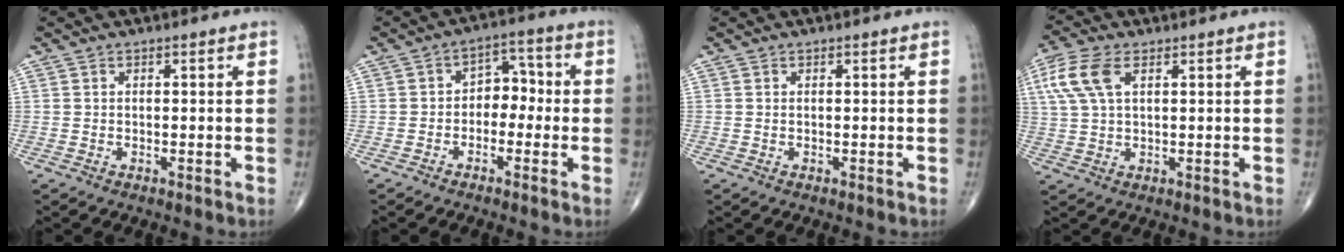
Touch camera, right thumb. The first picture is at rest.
{"total": 5.8, "force": [-1.2, 4.2, 3.8], "torque": [-0.026, 0.033, -0.033]}
{"total": 0.0}
{"total": 8.0, "force": [3.0, 4.0, 6.3], "torque": [-0.156, 0.013, 0.060]}